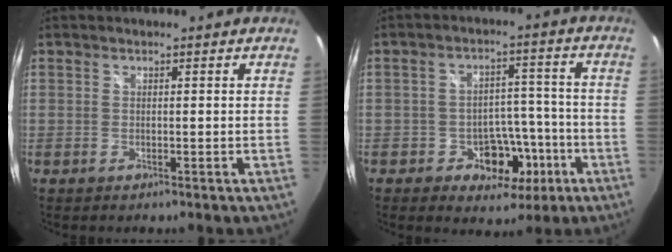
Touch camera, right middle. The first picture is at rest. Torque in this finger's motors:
{"motor_torque": [-0.08, -0.12, 0.14, 0.01]}